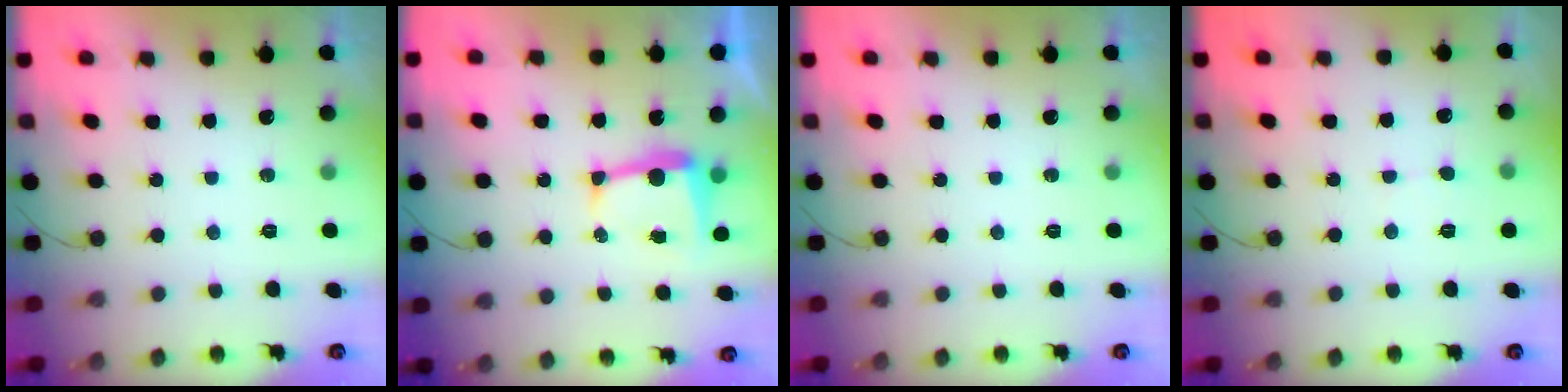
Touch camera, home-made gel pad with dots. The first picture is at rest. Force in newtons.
{"total": 6.2, "press": 6.2, "slide": 0.4}
{"total": 0.0}
{"total": 2.9, "press": 2.9, "slide": 0.3}